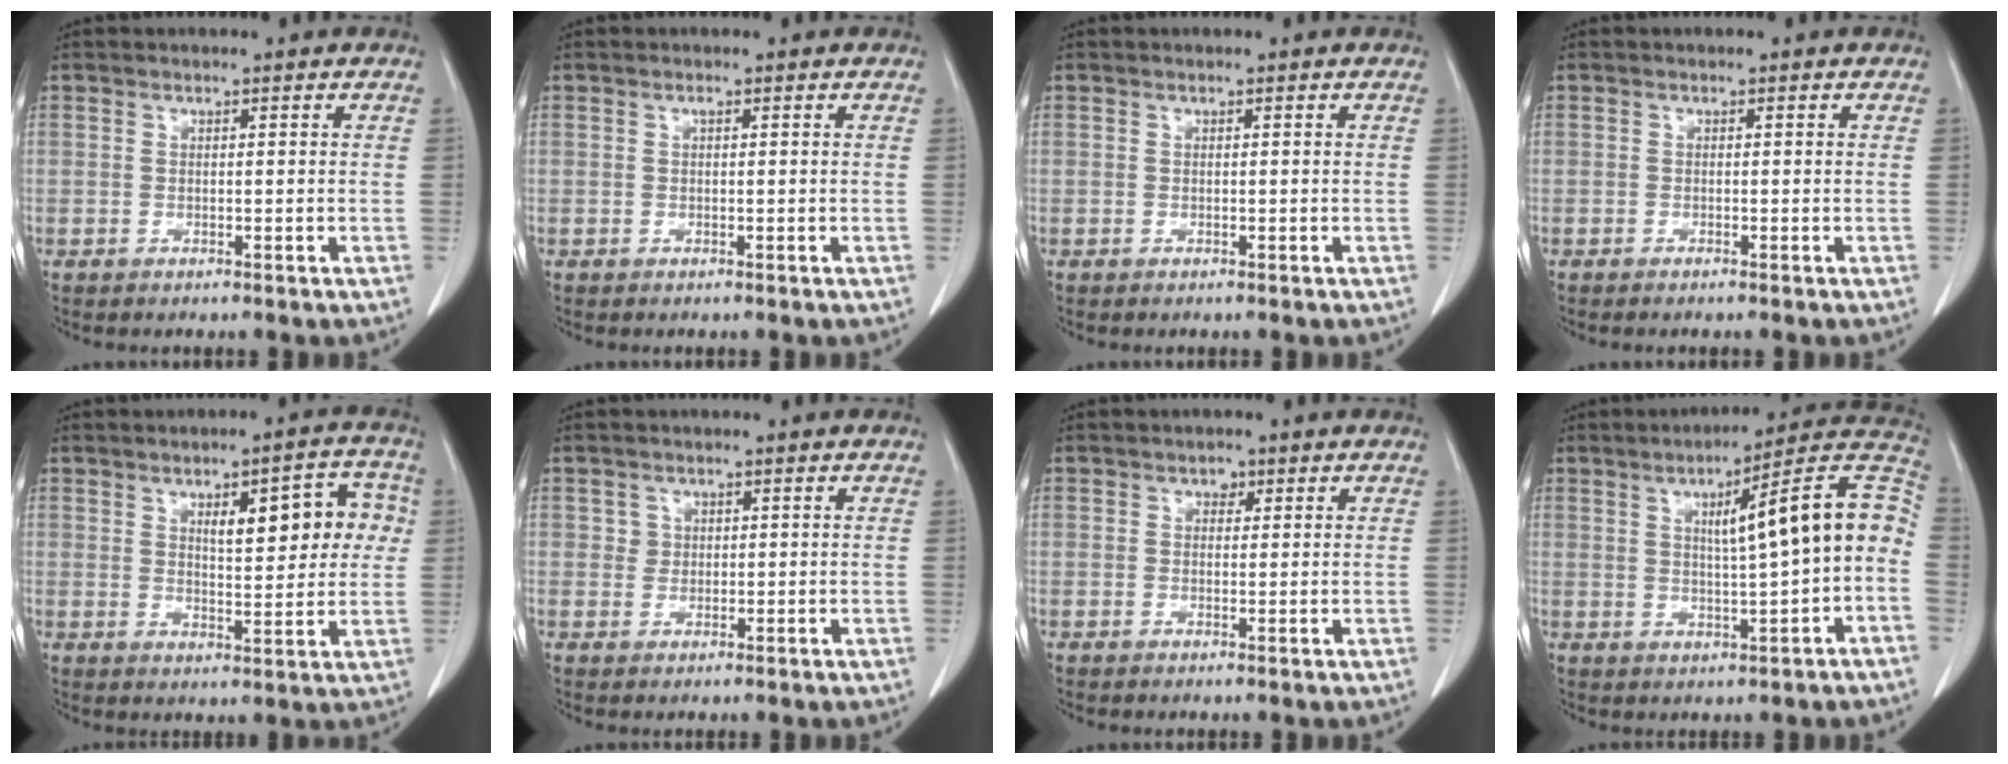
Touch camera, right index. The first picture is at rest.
{"total": 0.0}
{"total": 0.0}
{"total": 0.7, "force": [-0.6, 0.0, 0.4], "torque": [-0.010, -0.001, -0.008]}
{"total": 9.7, "force": [2.6, 3.4, 8.6], "torque": [-0.108, 0.024, 0.038]}
{"total": 1.5, "force": [0.4, 1.4, 0.1], "torque": [0.007, 0.000, 0.004]}
{"total": 1.3, "force": [0.6, 1.0, 0.5], "torque": [-0.004, 0.000, 0.006]}
{"total": 13.8, "force": [0.8, 1.2, 13.8], "torque": [-0.184, 0.035, 0.008]}